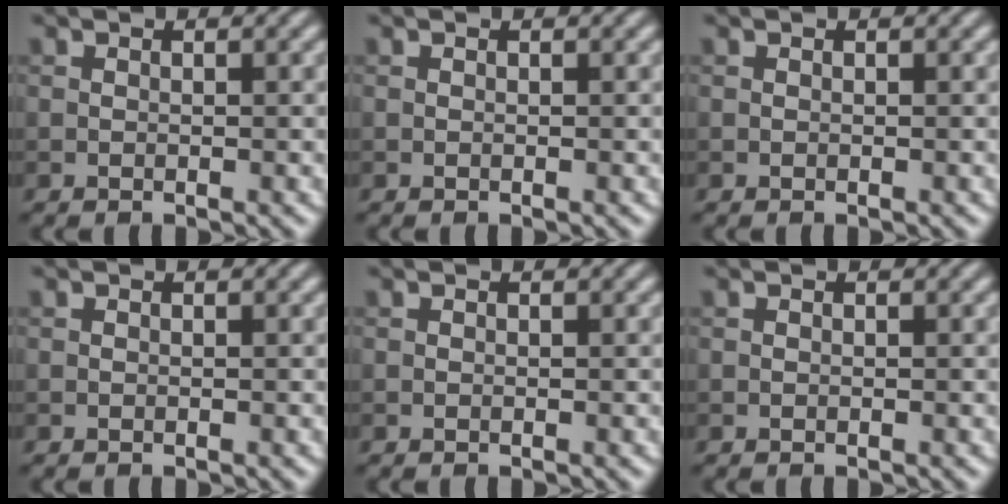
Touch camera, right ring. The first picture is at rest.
{"total": 0.0}
{"total": 0.0}
{"total": 0.0}
{"total": 0.0}
{"total": 0.0}